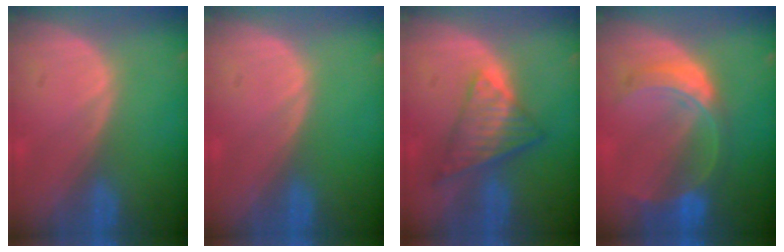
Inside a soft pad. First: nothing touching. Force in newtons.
{"total": 0.0}
{"total": 7.6, "press": 6.4, "slide": 4.2}
{"total": 7.6, "press": 6.6, "slide": 3.7}